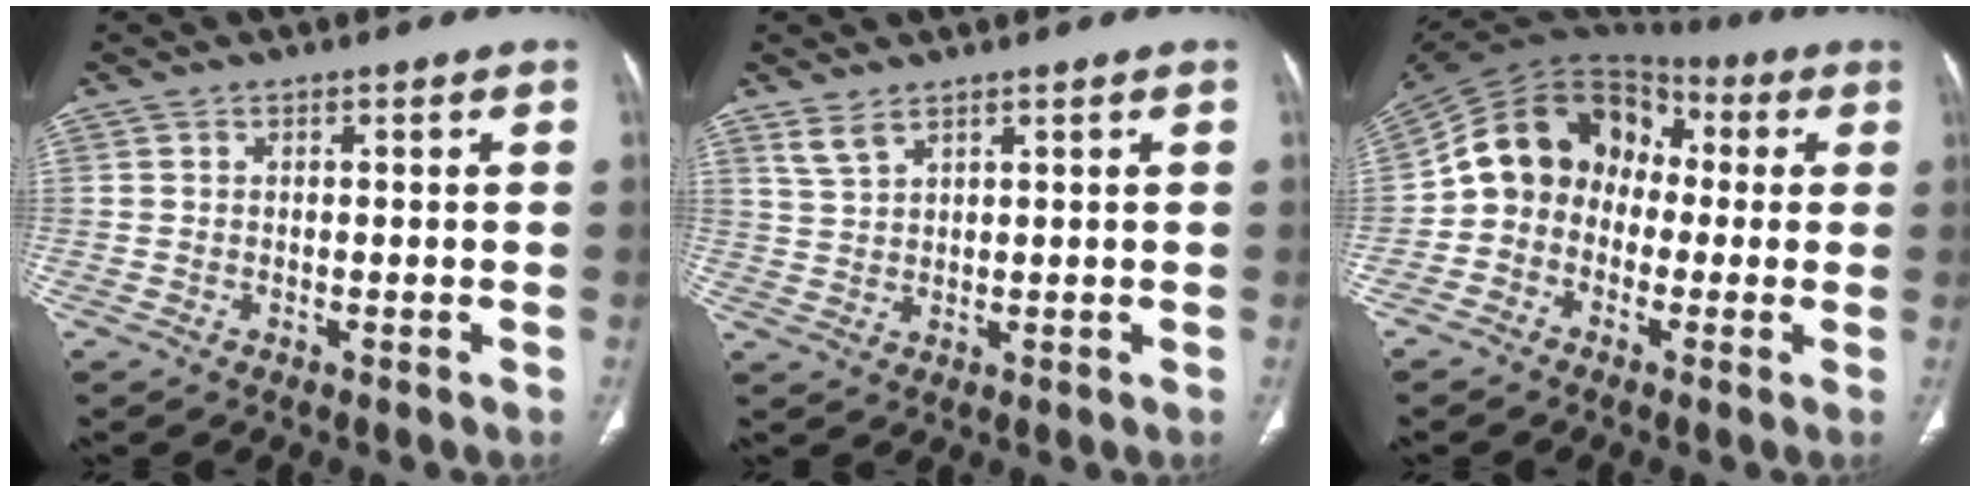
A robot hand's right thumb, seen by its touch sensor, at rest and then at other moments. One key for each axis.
{"total": 3.1, "fx": 2.5, "fy": 1.0, "fz": 1.7, "tx": -0.036, "ty": -0.007, "tz": 0.060}
{"total": 13.8, "fx": -0.6, "fy": 11.6, "fz": 7.5, "tx": -0.096, "ty": 0.051, "tz": -0.029}